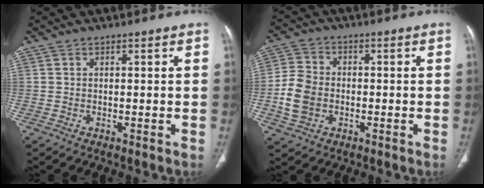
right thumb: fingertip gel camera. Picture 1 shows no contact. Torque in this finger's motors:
{"motor_torque": [-0.15, 0.49, 0.13, 0.43, 0.11]}